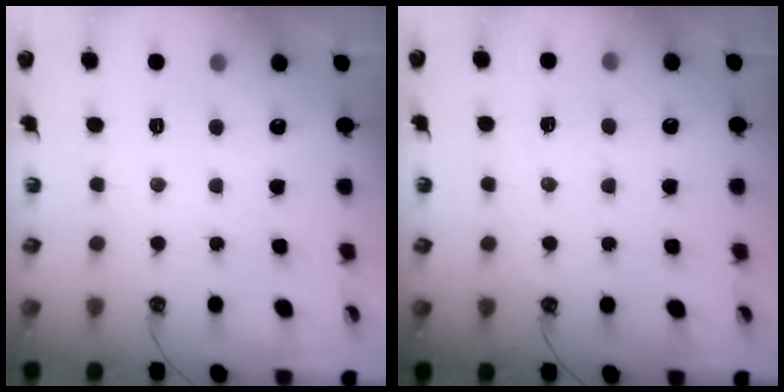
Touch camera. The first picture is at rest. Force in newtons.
{"total": 2.9, "press": 2.9, "slide": 0.4}